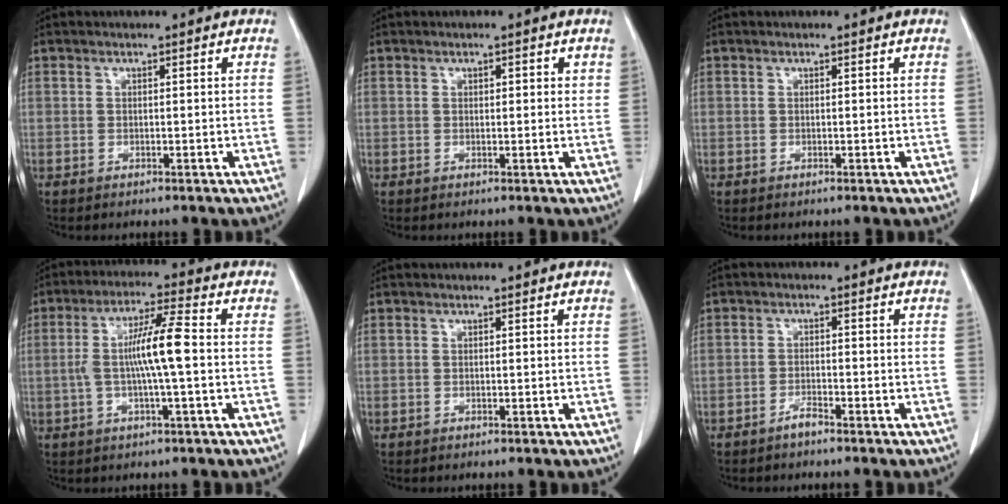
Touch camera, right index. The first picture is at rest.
{"total": 1.7, "force": [0.8, 0.7, 1.3], "torque": [-0.015, 0.000, 0.008]}
{"total": 0.0}
{"total": 8.4, "force": [-0.3, 0.3, 8.4], "torque": [-0.162, 0.014, -0.009]}
{"total": 0.0}
{"total": 1.8, "force": [-1.5, 0.3, 0.8], "torque": [-0.014, 0.001, -0.027]}